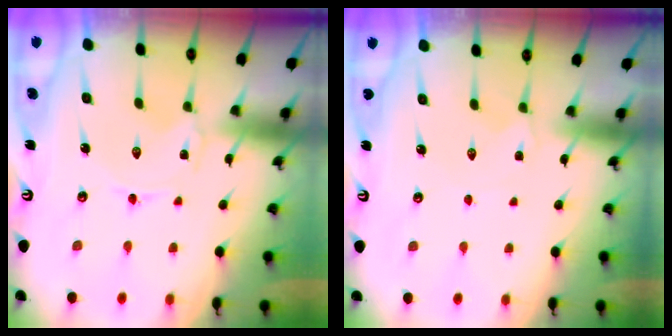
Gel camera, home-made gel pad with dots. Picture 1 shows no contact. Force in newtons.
{"total": 2.9, "press": 2.9, "slide": 0.7}